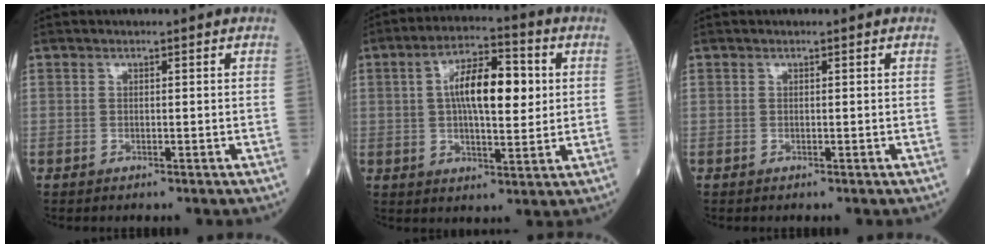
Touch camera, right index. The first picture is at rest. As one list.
[{"total": 11.2, "force": [1.9, 3.7, 10.4], "torque": [-0.180, 0.022, 0.027]}, {"total": 0.0}]